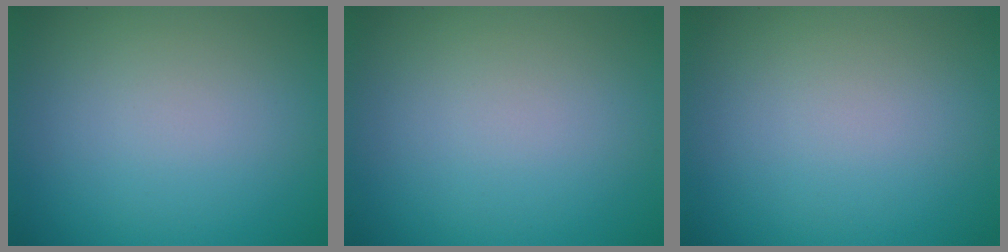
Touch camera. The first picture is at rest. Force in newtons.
{"total": 0.0}
{"total": 0.0}